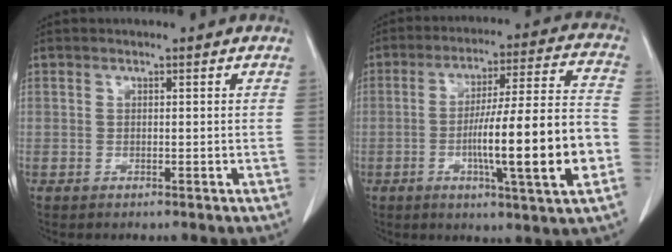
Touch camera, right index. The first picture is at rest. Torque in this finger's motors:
{"motor_torque": [2.14, 0.00, 1.05, 0.18]}